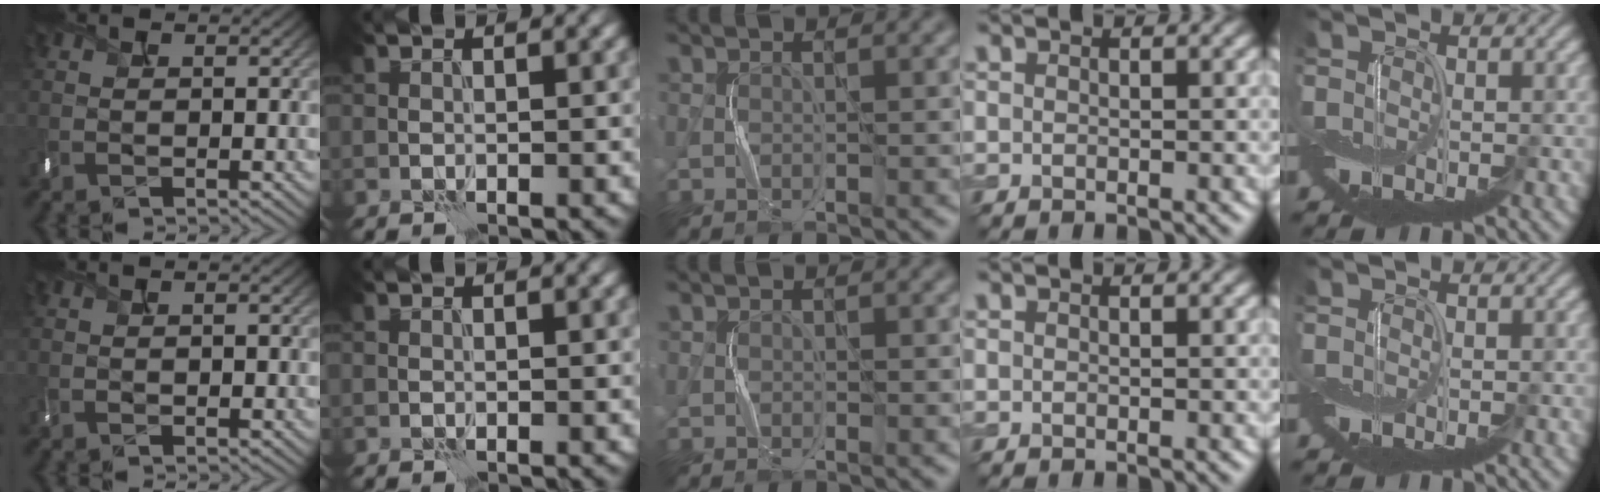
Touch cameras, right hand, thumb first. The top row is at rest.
{"thumb": {"total": 0.6, "force": [0.1, 0.3, 0.5], "torque": [-0.005, -0.006, 0.002]}, "middle": {"total": 0.5, "force": [0.0, 0.3, 0.4], "torque": [-0.004, 0.001, 0.000]}}